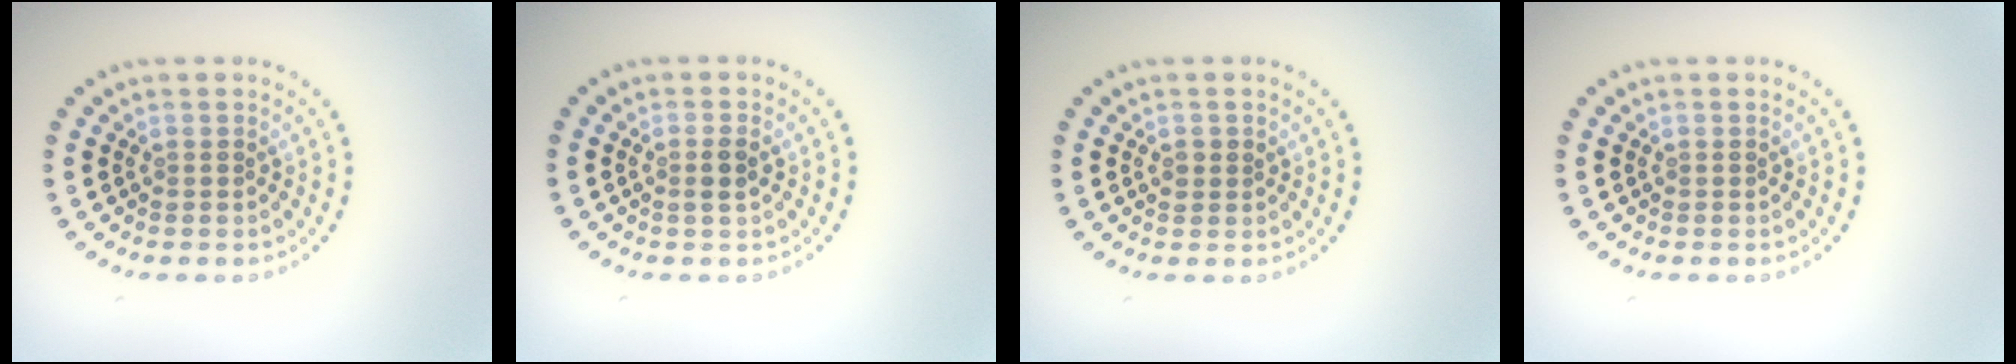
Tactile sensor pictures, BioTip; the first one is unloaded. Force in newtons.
{"total": 1.3, "press": 1.2, "slide": 0.5}
{"total": 0.9, "press": 0.9, "slide": 0.2}
{"total": 0.0}